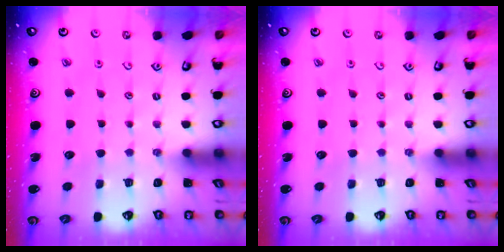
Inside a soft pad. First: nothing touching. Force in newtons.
{"total": 0.0}